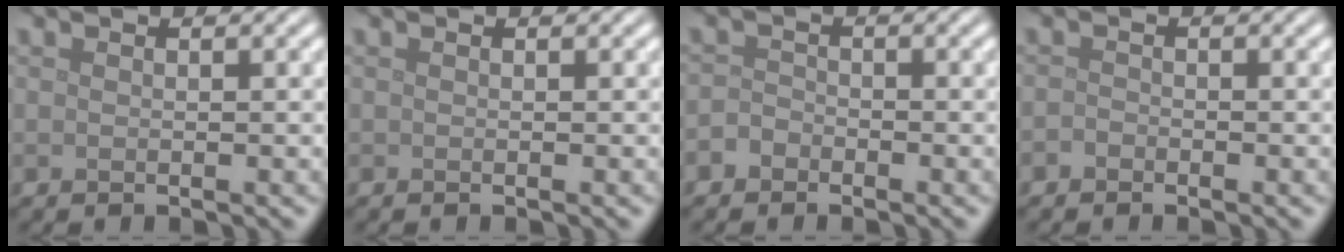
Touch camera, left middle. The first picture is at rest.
{"total": 0.0}
{"total": 1.3, "force": [-0.9, 0.9, 0.3], "torque": [-0.004, 0.005, -0.021]}
{"total": 0.7, "force": [-0.5, 0.4, 0.2], "torque": [-0.004, -0.001, -0.011]}